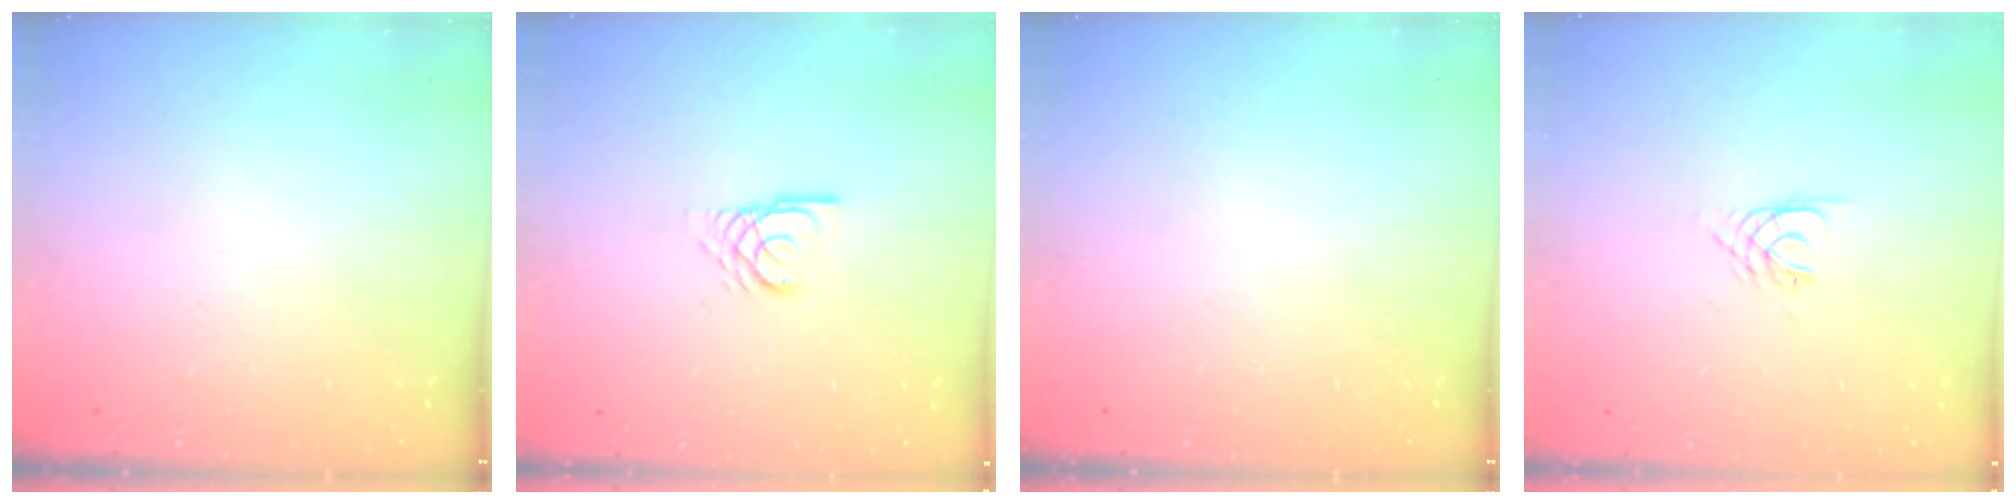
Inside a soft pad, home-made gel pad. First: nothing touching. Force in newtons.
{"total": 3.1, "press": 3.0, "slide": 0.2}
{"total": 0.0}
{"total": 3.5, "press": 3.5, "slide": 0.5}